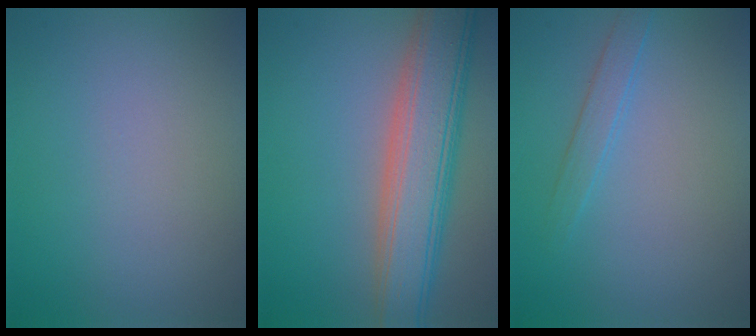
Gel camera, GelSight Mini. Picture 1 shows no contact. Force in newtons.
{"total": 7.8, "press": 7.8, "slide": 0.6}
{"total": 1.5, "press": 1.5, "slide": 0.1}